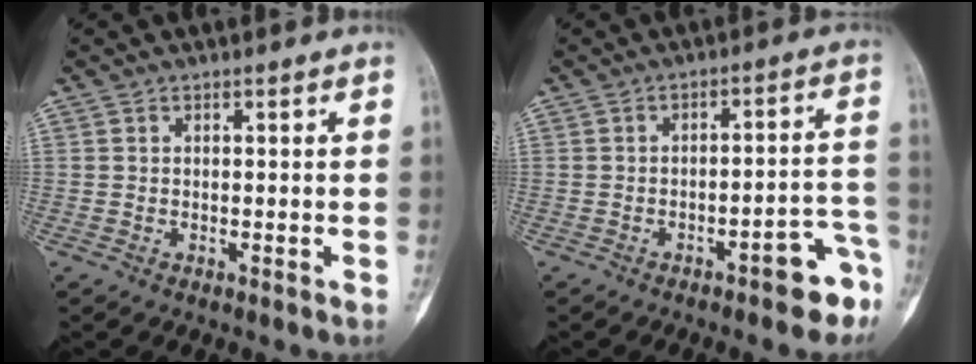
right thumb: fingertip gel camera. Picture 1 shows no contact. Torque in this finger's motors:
{"motor_torque": [1.23, 0.47, 0.58, -0.60, 0.22]}